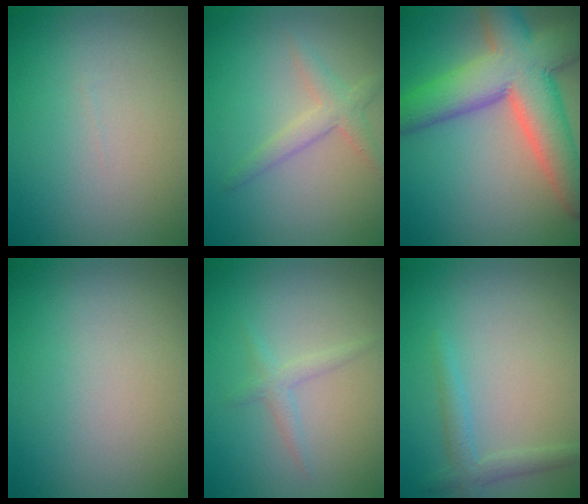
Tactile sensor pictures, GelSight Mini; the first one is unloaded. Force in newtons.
{"total": 2.3, "press": 2.3, "slide": 0.1}
{"total": 10.8, "press": 10.7, "slide": 0.8}
{"total": 0.0}
{"total": 1.4, "press": 1.4, "slide": 0.0}
{"total": 1.9, "press": 1.9, "slide": 0.1}